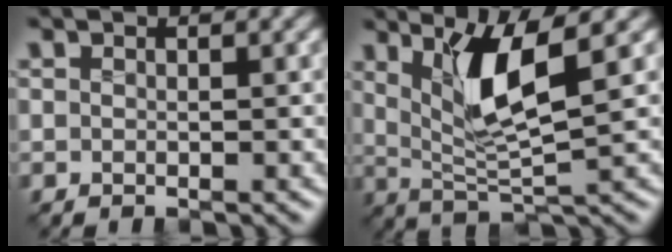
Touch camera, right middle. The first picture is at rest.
{"total": 5.9, "force": [2.1, 1.2, 5.3], "torque": [-0.104, -0.011, 0.042]}